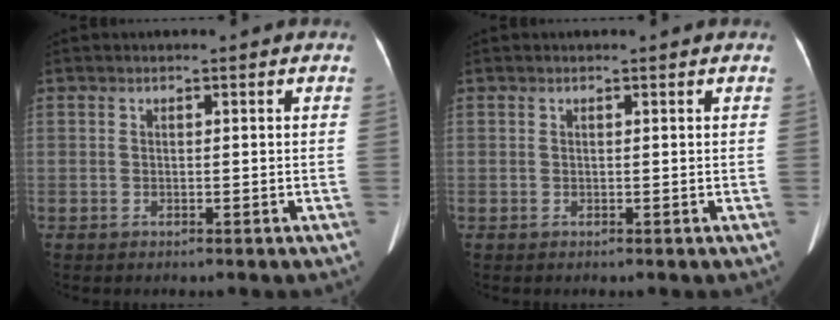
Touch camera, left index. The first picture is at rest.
{"total": 0.0}